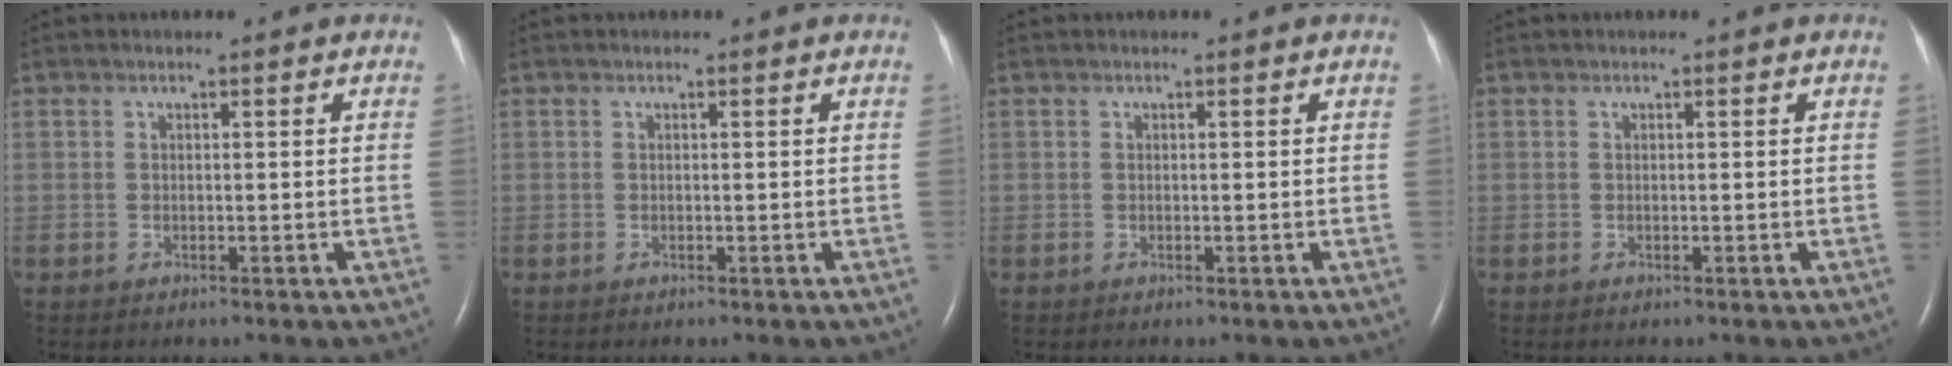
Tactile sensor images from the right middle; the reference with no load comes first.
{"total": 0.0}
{"total": 0.0}
{"total": 0.0}